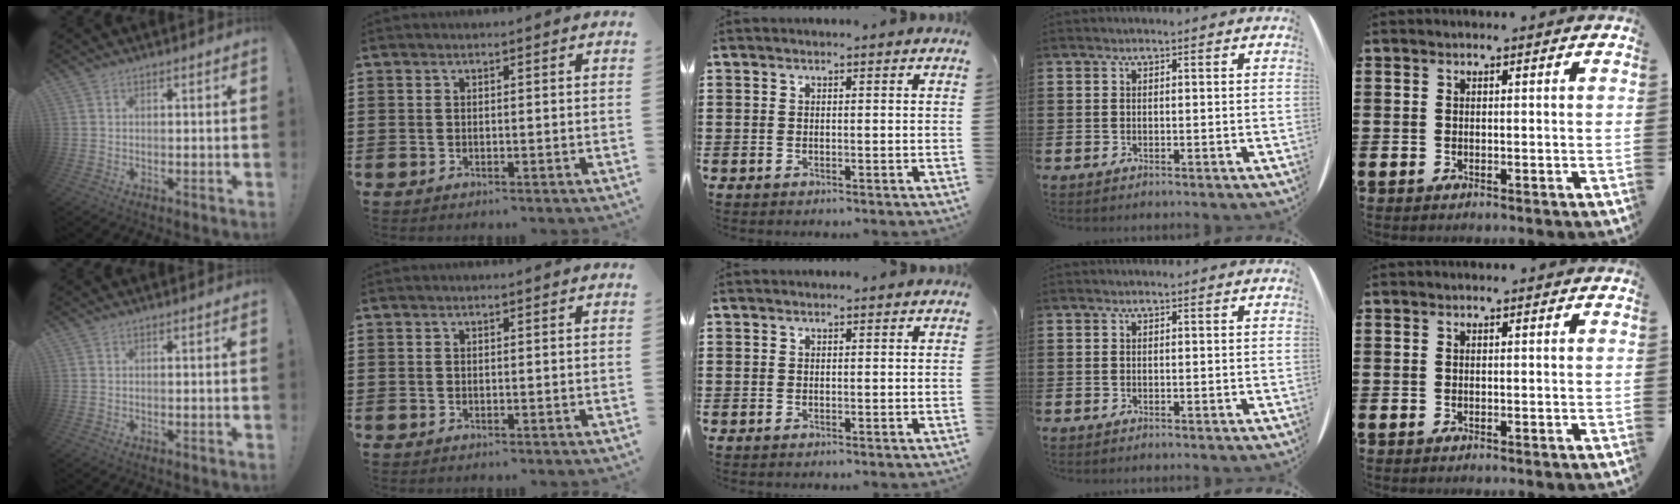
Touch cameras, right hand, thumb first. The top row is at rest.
{}